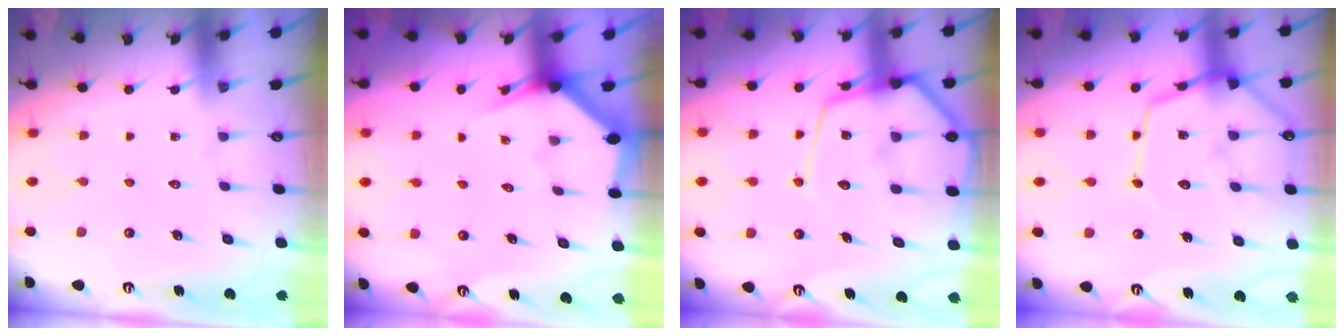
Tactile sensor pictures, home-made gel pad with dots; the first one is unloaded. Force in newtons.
{"total": 2.9, "press": 2.9, "slide": 0.1}
{"total": 16.6, "press": 16.6, "slide": 1.4}
{"total": 12.6, "press": 12.6, "slide": 1.2}